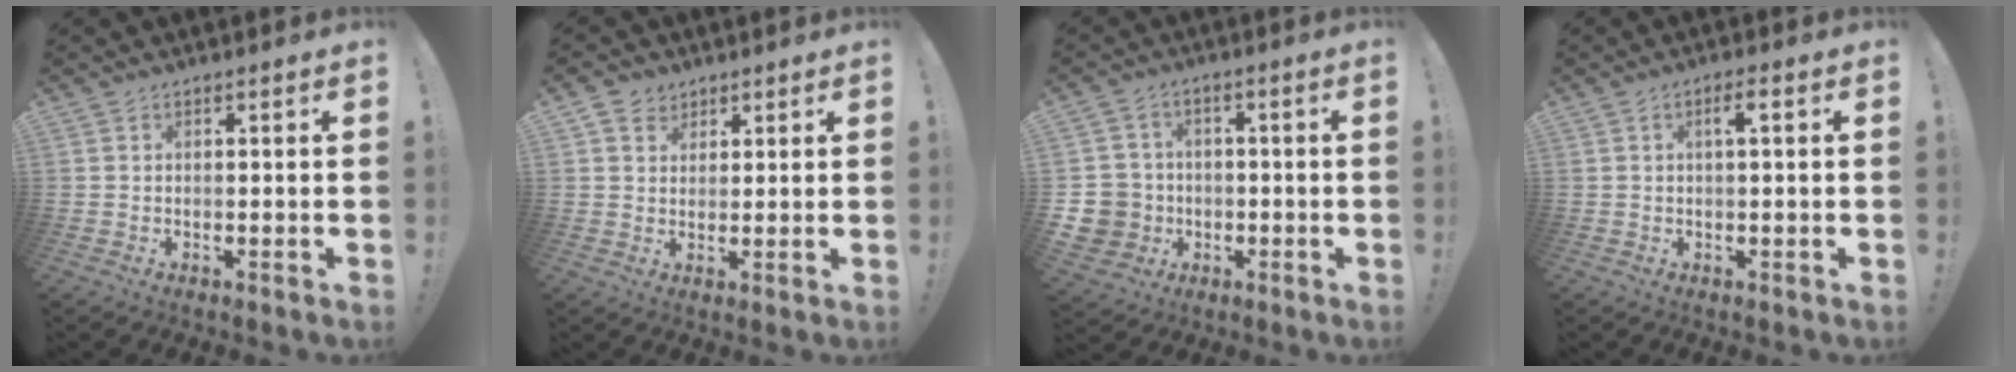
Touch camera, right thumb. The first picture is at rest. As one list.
[{"total": 4.6, "force": [2.6, 3.7, 1.0], "torque": [-0.026, -0.005, 0.050]}, {"total": 8.2, "force": [-1.6, 7.8, 2.0], "torque": [-0.041, 0.014, -0.025]}, {"total": 2.9, "force": [0.6, 0.2, 2.9], "torque": [-0.045, 0.001, 0.003]}]